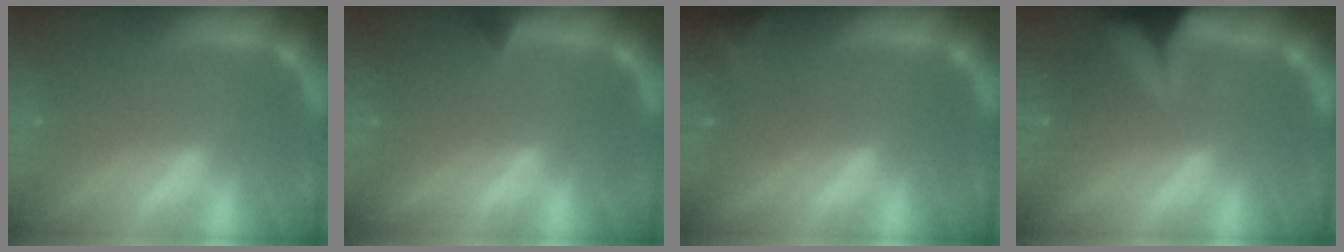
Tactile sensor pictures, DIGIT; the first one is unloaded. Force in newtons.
{"total": 0.9}
{"total": 2.9}
{"total": 7.9}